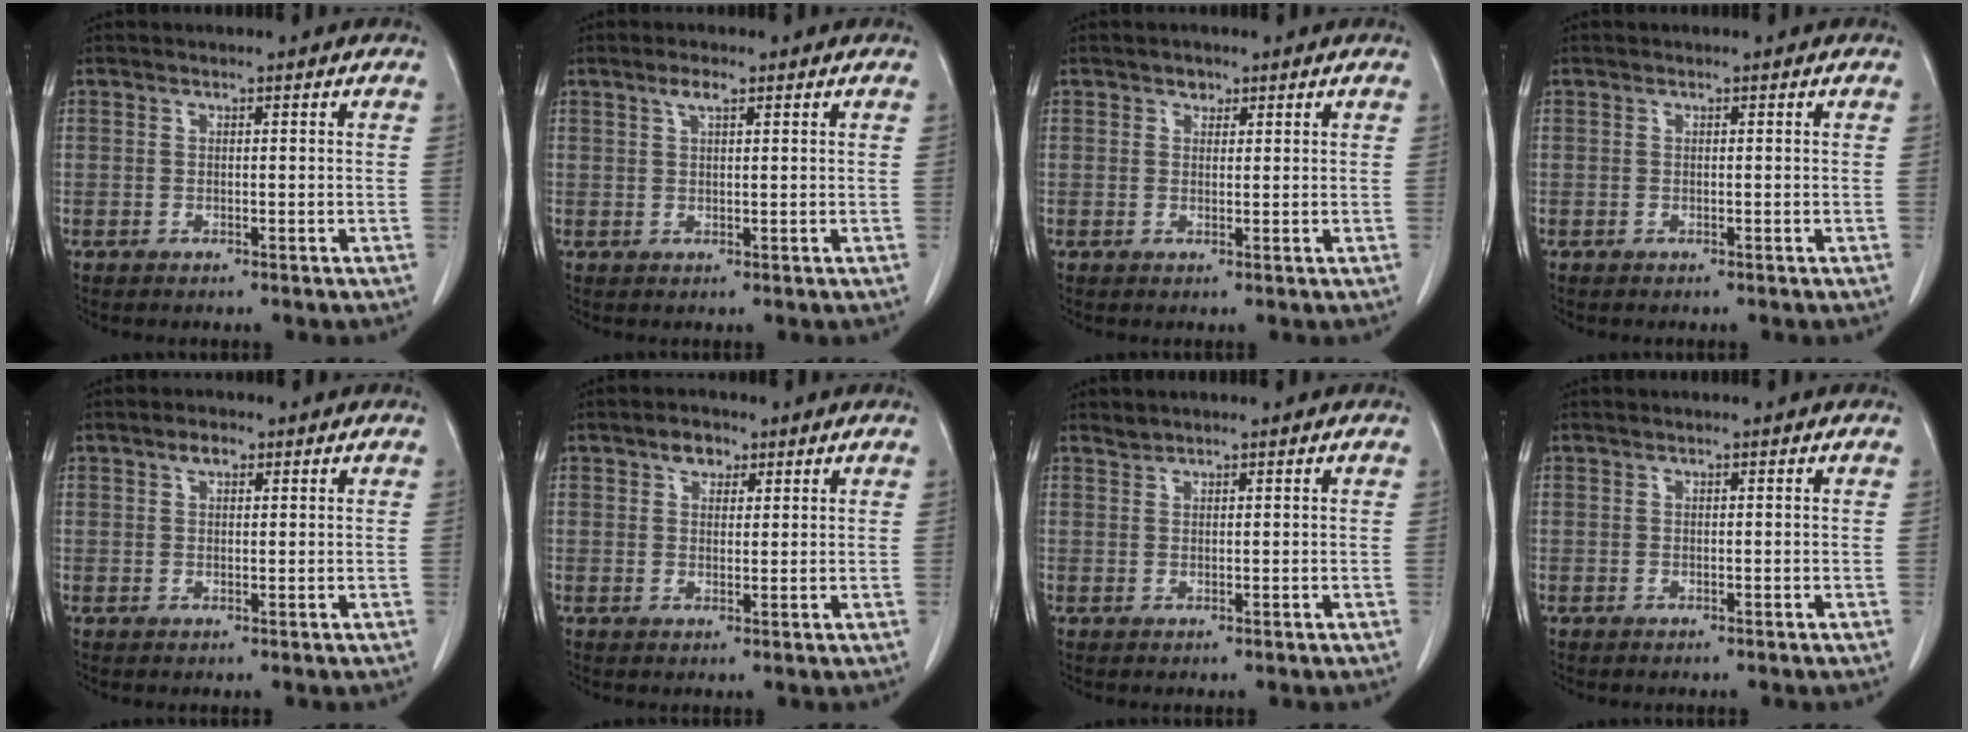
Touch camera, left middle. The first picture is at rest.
{"total": 2.0, "force": [1.2, 0.4, 1.6], "torque": [-0.036, 0.005, 0.024]}
{"total": 1.3, "force": [0.8, 0.9, 0.3], "torque": [-0.004, -0.004, 0.010]}
{"total": 0.0}
{"total": 2.0, "force": [1.2, 1.0, 1.3], "torque": [-0.026, 0.004, 0.020]}
{"total": 2.8, "force": [1.7, 1.8, 1.3], "torque": [-0.025, 0.007, 0.028]}
{"total": 0.9, "force": [0.9, 0.0, -0.1], "torque": [-0.002, 0.001, 0.020]}
{"total": 0.0}